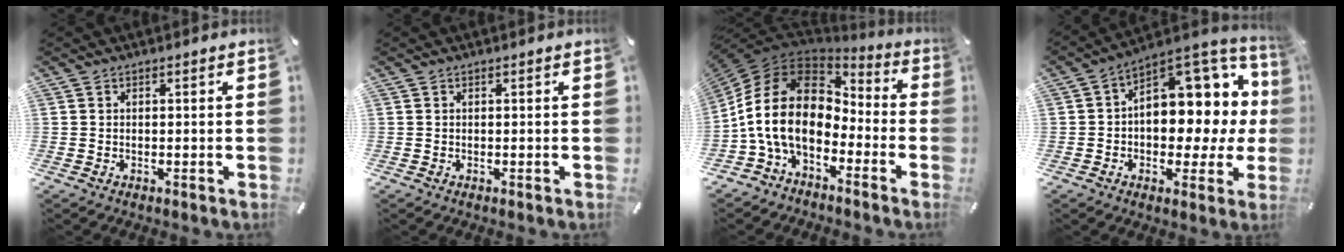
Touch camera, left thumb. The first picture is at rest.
{"total": 0.0}
{"total": 17.3, "force": [-3.2, 11.6, 12.4], "torque": [-0.268, 0.028, -0.060]}
{"total": 13.5, "force": [3.9, 9.3, 8.9], "torque": [-0.098, -0.052, 0.069]}